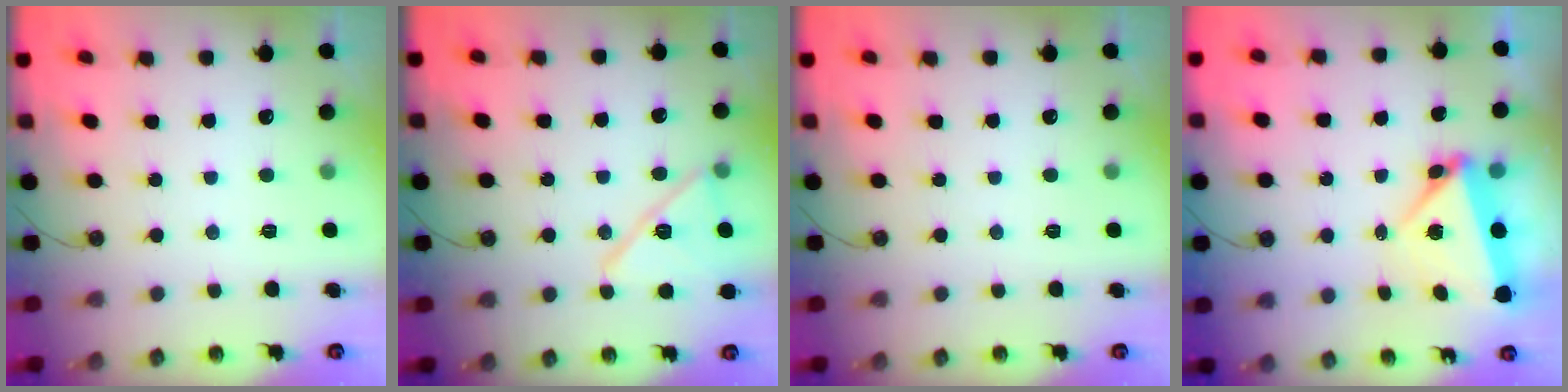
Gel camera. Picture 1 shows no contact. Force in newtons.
{"total": 13.3, "press": 13.3, "slide": 0.5}
{"total": 0.0}
{"total": 5.9, "press": 5.9, "slide": 0.7}